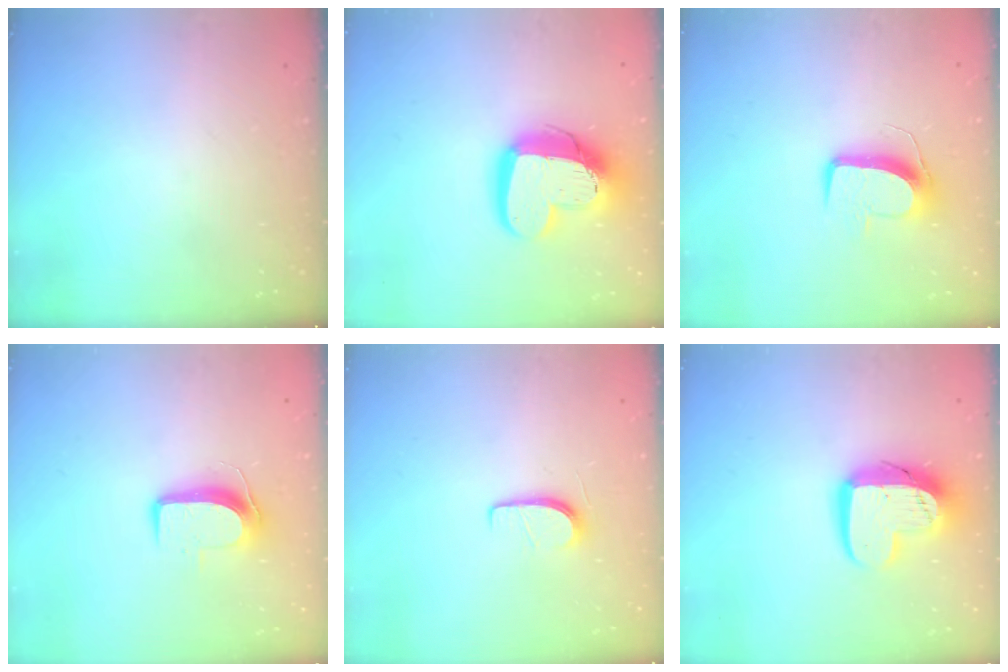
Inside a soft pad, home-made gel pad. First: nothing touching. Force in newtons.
{"total": 17.3, "press": 17.3, "slide": 1.6}
{"total": 9.8, "press": 9.8, "slide": 0.8}
{"total": 9.3, "press": 9.3, "slide": 1.1}
{"total": 5.6, "press": 5.6, "slide": 0.7}
{"total": 14.4, "press": 14.3, "slide": 1.4}